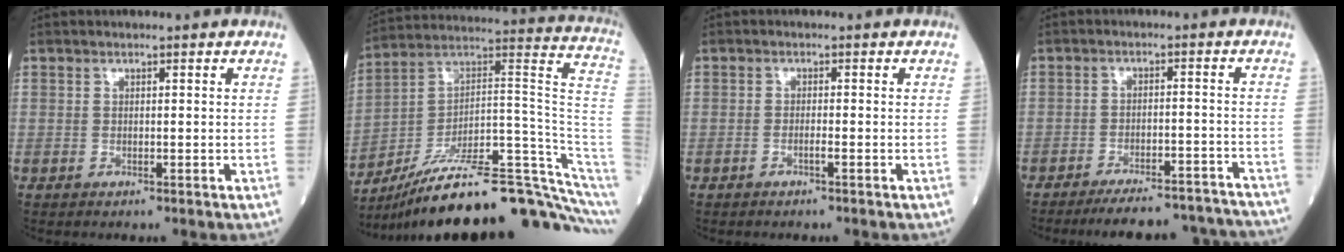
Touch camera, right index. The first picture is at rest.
{"total": 27.9, "force": [-20.8, 1.6, 18.5], "torque": [-0.162, 0.051, -0.315]}
{"total": 0.9, "force": [-0.6, -0.1, 0.6], "torque": [-0.014, 0.001, -0.012]}
{"total": 16.6, "force": [-15.8, 2.3, 4.4], "torque": [-0.044, 0.012, -0.197]}